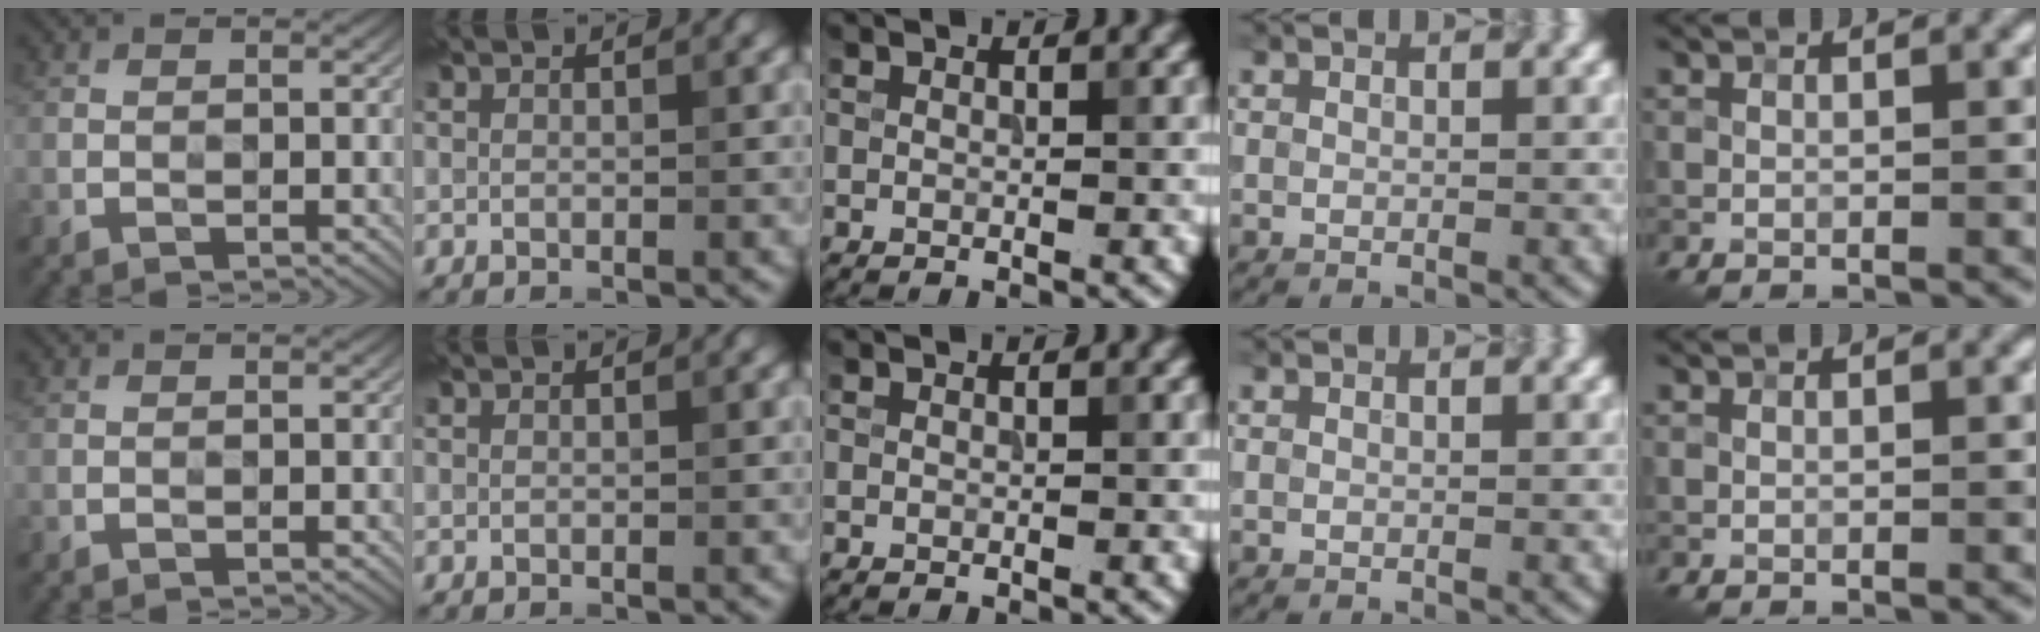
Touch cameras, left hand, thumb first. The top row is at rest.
{}